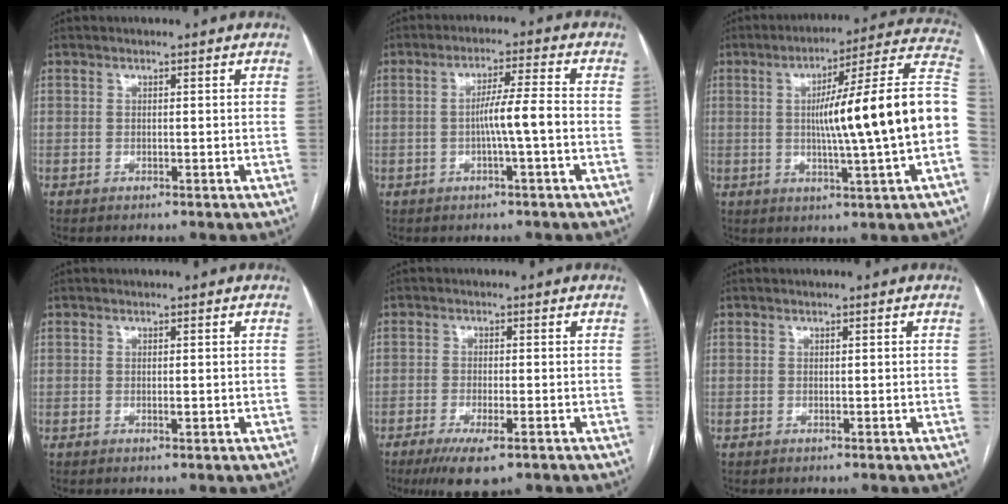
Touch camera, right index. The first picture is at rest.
{"total": 5.5, "force": [-1.2, -0.6, 5.3], "torque": [-0.089, 0.008, -0.020]}
{"total": 20.0, "force": [-0.6, -0.6, 19.9], "torque": [-0.253, 0.028, -0.014]}
{"total": 1.0, "force": [0.0, 0.3, 0.9], "torque": [-0.016, -0.003, 0.001]}
{"total": 6.4, "force": [-3.9, 1.3, 4.9], "torque": [-0.085, -0.016, -0.061]}
{"total": 0.0}